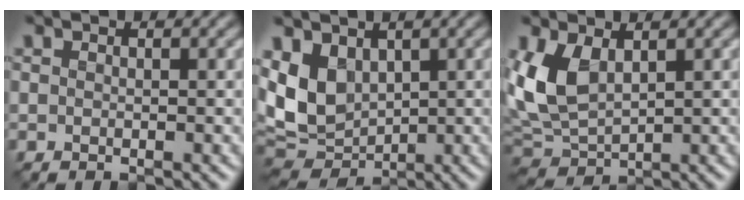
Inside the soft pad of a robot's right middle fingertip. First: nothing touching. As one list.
[{"total": 7.8, "force": [1.3, 5.5, 5.3], "torque": [-0.130, -0.005, 0.023]}, {"total": 5.7, "force": [1.2, 3.5, 4.4], "torque": [-0.104, -0.004, 0.020]}]